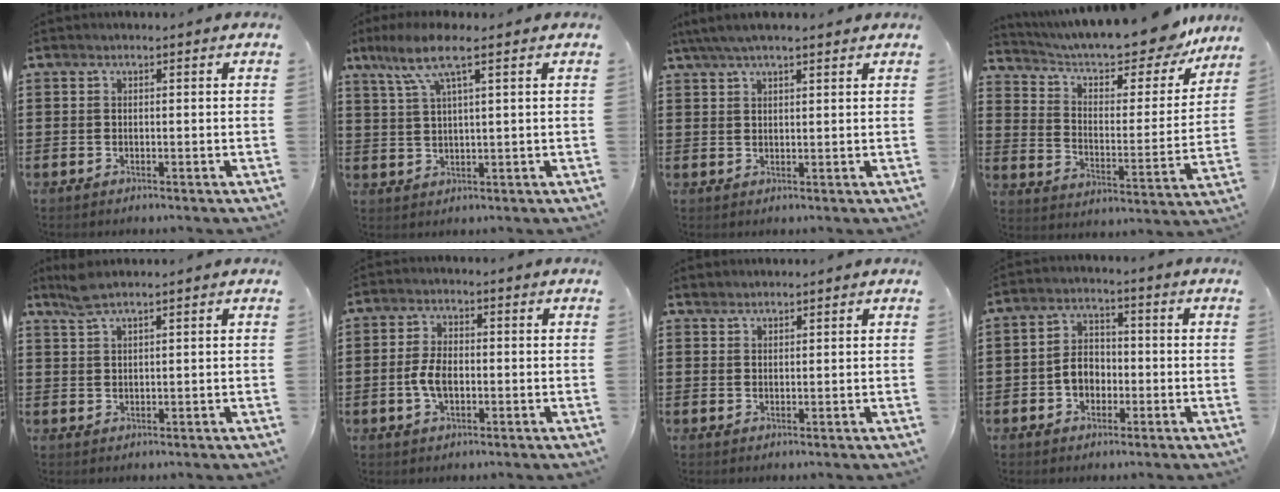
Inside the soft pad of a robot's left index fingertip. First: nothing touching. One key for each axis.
{"total": 6.9, "fx": 3.5, "fy": 1.1, "fz": 5.9, "tx": -0.131, "ty": 0.004, "tz": 0.057}
{"total": 3.9, "fx": 2.9, "fy": 0.8, "fz": 2.5, "tx": -0.053, "ty": 0.003, "tz": 0.052}
{"total": 9.7, "fx": 8.9, "fy": 1.3, "fz": 3.7, "tx": -0.088, "ty": -0.067, "tz": 0.145}
{"total": 3.0, "fx": 2.3, "fy": 0.3, "fz": 1.9, "tx": -0.042, "ty": 0.003, "tz": 0.042}
{"total": 4.5, "fx": -0.8, "fy": 2.4, "fz": 3.7, "tx": -0.089, "ty": 0.000, "tz": -0.020}
{"total": 1.5, "fx": 1.4, "fy": 0.3, "fz": -0.2, "tx": 0.001, "ty": 0.001, "tz": 0.028}
{"total": 4.5, "fx": -1.3, "fy": 3.3, "fz": 2.6, "tx": -0.062, "ty": 0.007, "tz": -0.029}